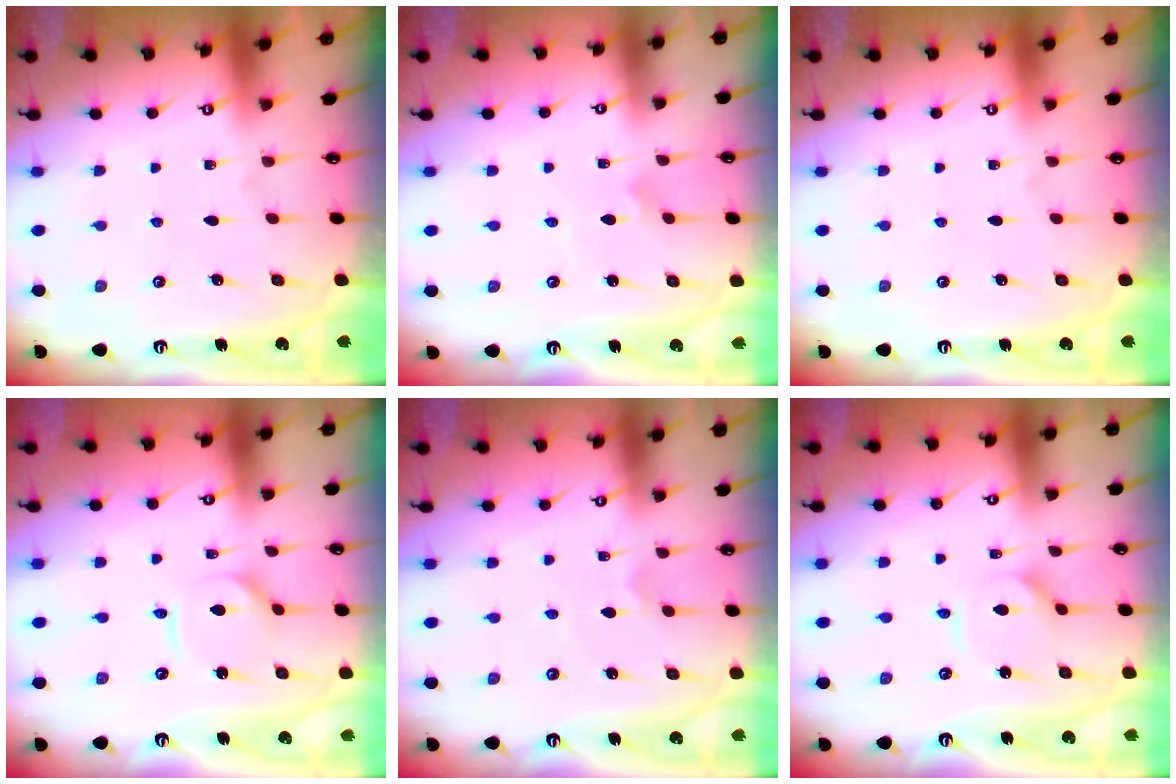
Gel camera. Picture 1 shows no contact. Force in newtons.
{"total": 1.9, "press": 1.9, "slide": 0.1}
{"total": 0.0}
{"total": 3.2, "press": 3.2, "slide": 0.4}
{"total": 1.8, "press": 1.8, "slide": 0.4}
{"total": 4.4, "press": 4.4, "slide": 0.5}